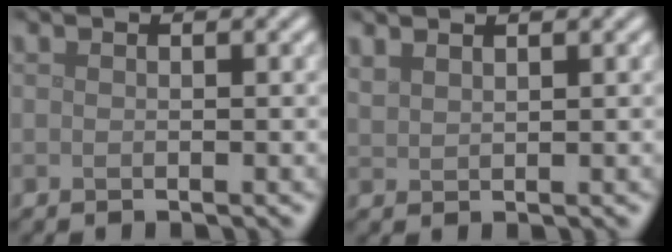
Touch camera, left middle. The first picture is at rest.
{"total": 1.4, "force": [1.3, 0.2, 0.3], "torque": [-0.010, 0.004, 0.028]}